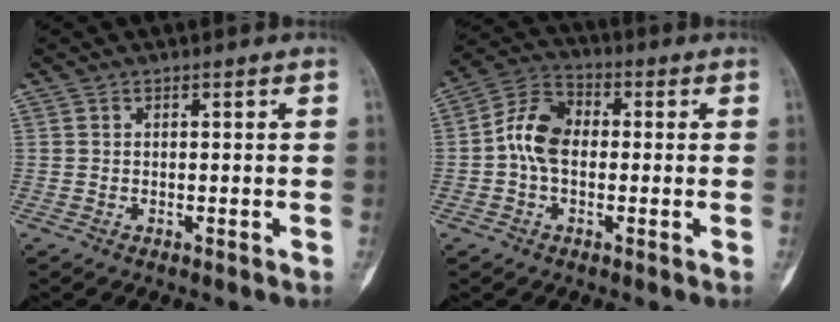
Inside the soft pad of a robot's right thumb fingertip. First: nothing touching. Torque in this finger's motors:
{"motor_torque": [0.53, 0.52, 0.47, -0.43, 0.05]}